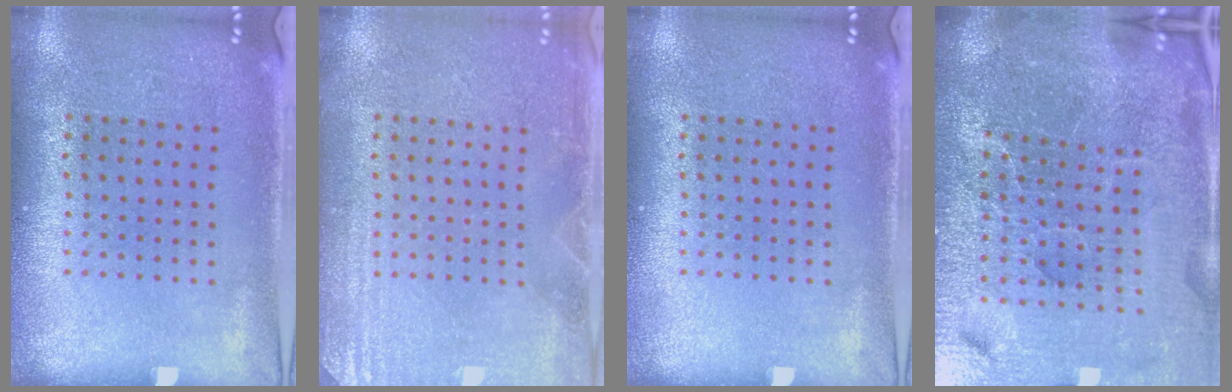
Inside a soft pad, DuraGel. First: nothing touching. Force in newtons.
{"total": 2.9, "press": 2.9, "slide": 0.5}
{"total": 0.0}
{"total": 6.9, "press": 6.1, "slide": 3.4}